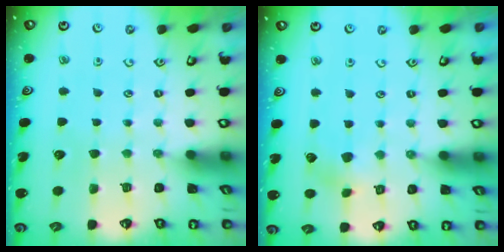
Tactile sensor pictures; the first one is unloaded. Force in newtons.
{"total": 3.4, "press": 3.4, "slide": 0.4}